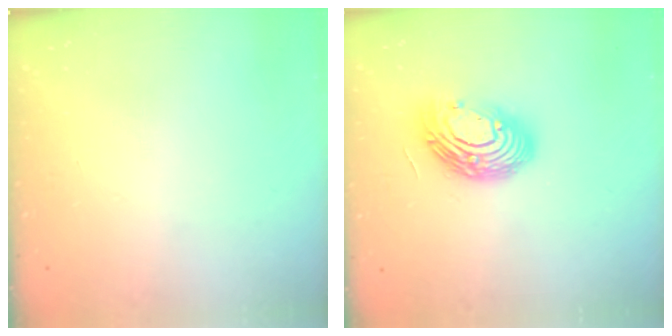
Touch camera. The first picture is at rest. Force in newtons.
{"total": 14.2, "press": 14.2, "slide": 1.1}